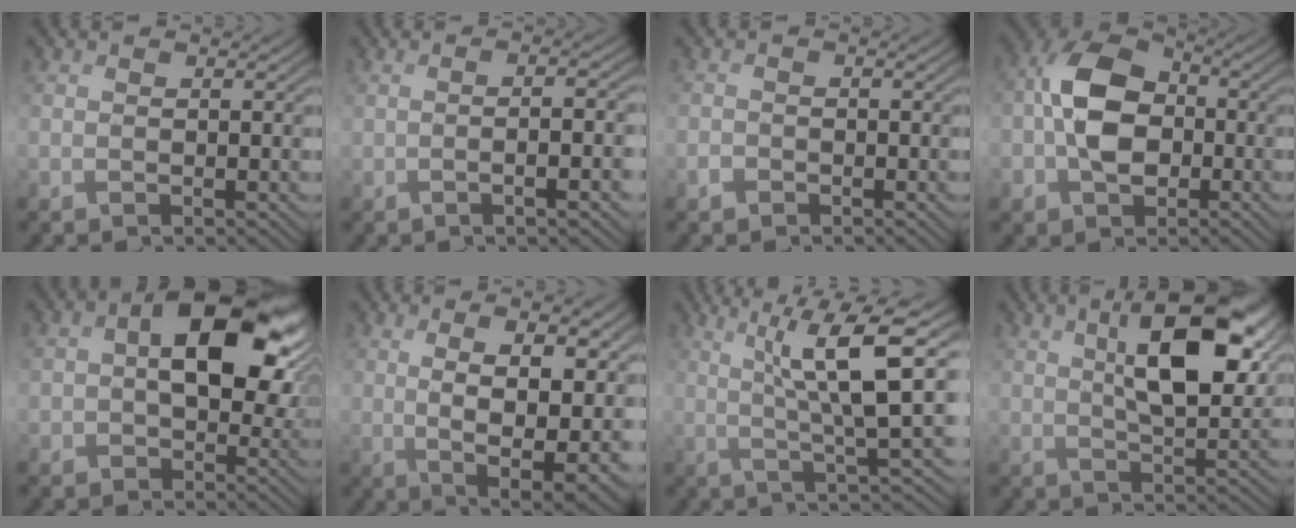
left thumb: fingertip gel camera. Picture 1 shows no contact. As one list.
[{"total": 6.3, "force": [-1.2, 1.9, 5.9], "torque": [-0.081, -0.003, -0.016]}, {"total": 1.3, "force": [-0.9, 0.9, 0.3], "torque": [-0.005, 0.001, -0.021]}, {"total": 9.5, "force": [-1.1, 6.7, 6.7], "torque": [-0.137, 0.011, -0.038]}, {"total": 12.9, "force": [2.9, 7.8, 9.9], "torque": [-0.159, 0.002, 0.045]}, {"total": 12.7, "force": [2.4, 5.9, 11.0], "torque": [-0.169, -0.003, 0.036]}, {"total": 10.8, "force": [3.0, 1.7, 10.3], "torque": [-0.169, 0.018, 0.053]}, {"total": 12.3, "force": [4.4, 5.2, 10.2], "torque": [-0.170, -0.001, 0.069]}]